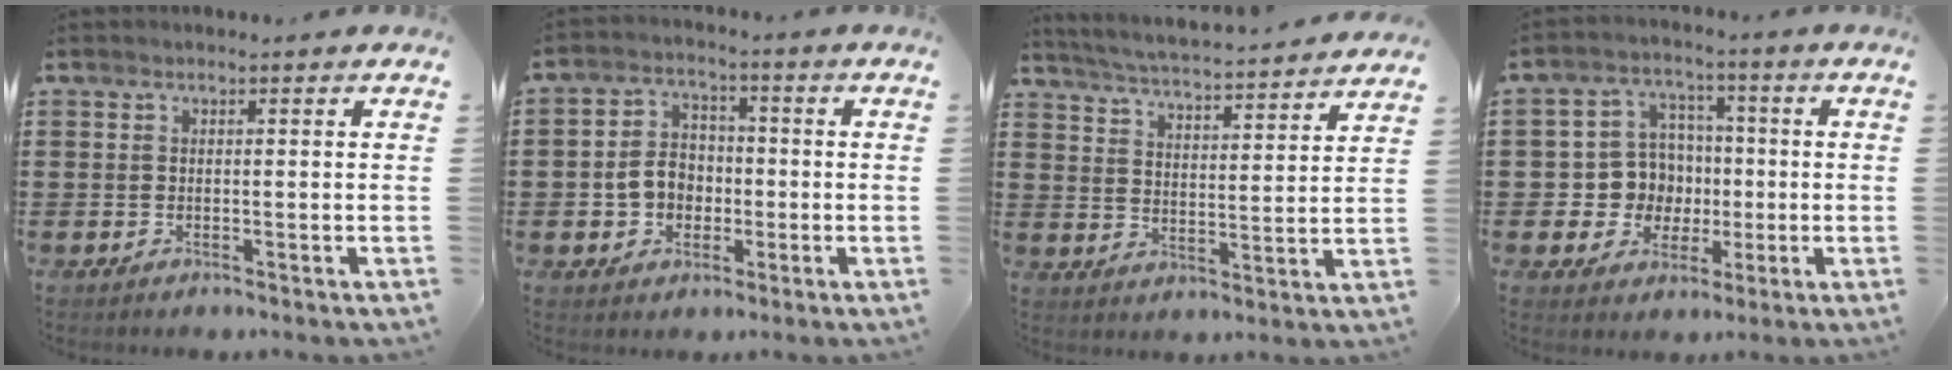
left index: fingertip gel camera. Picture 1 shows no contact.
{"total": 5.7, "force": [-1.0, 4.8, 3.0], "torque": [-0.065, 0.007, -0.024]}
{"total": 4.2, "force": [4.0, -0.7, 0.8], "torque": [-0.038, -0.038, 0.062]}
{"total": 7.9, "force": [0.3, 7.7, 1.9], "torque": [-0.062, 0.013, 0.014]}